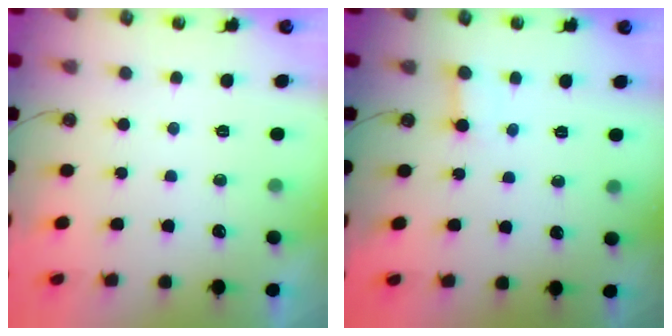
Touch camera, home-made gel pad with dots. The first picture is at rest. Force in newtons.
{"total": 3.3, "press": 3.3, "slide": 0.4}